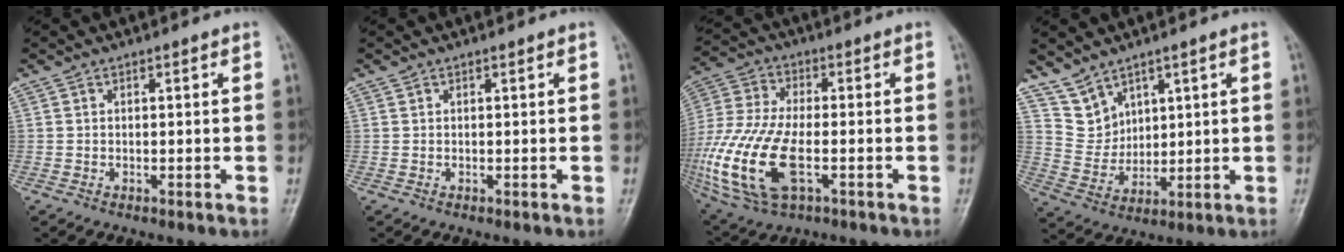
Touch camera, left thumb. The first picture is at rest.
{"total": 0.0}
{"total": 19.9, "force": [-5.0, 9.8, 16.6], "torque": [-0.390, -0.004, -0.086]}
{"total": 6.0, "force": [4.8, 3.6, 0.6], "torque": [0.012, -0.037, 0.114]}